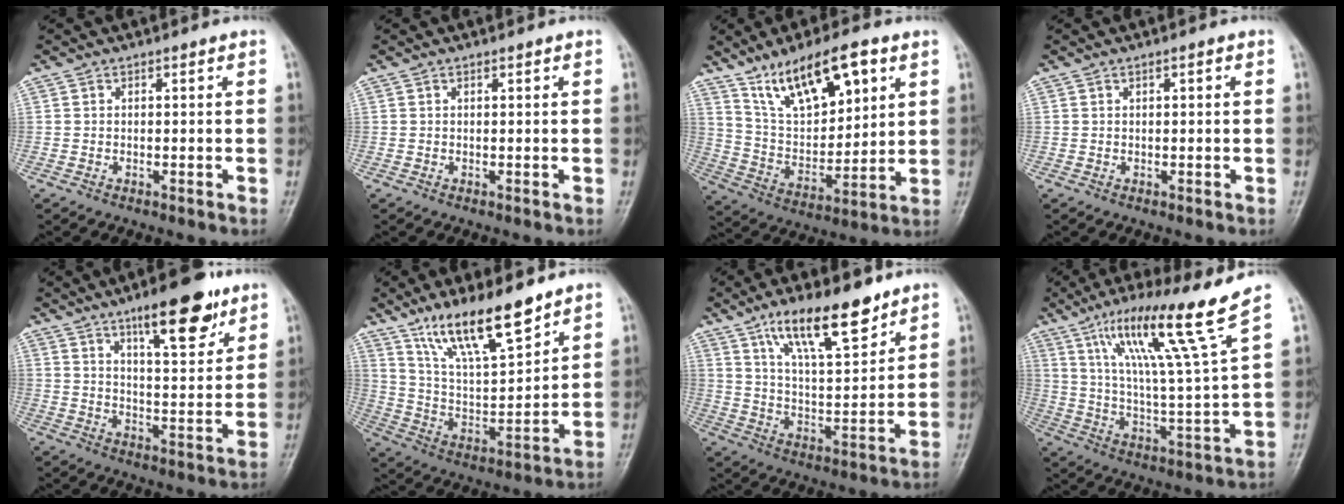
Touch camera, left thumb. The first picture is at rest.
{"total": 0.0}
{"total": 16.3, "force": [9.3, 6.9, 11.6], "torque": [-0.161, -0.037, 0.174]}
{"total": 0.8, "force": [0.3, 0.2, 0.7], "torque": [-0.012, 0.002, 0.004]}
{"total": 13.9, "force": [8.8, 4.1, 9.9], "torque": [-0.122, -0.048, 0.134]}
{"total": 16.2, "force": [11.5, 4.3, 10.6], "torque": [-0.163, -0.063, 0.221]}
{"total": 14.9, "force": [9.8, 4.7, 10.3], "torque": [-0.145, -0.053, 0.174]}
{"total": 17.6, "force": [11.0, -0.8, 13.7], "torque": [-0.224, -0.055, 0.184]}